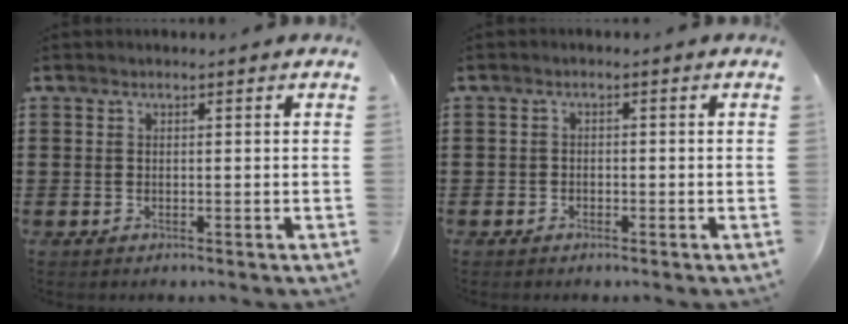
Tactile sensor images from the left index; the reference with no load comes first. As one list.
[{"total": 1.1, "force": [-0.9, 0.6, 0.1], "torque": [-0.006, 0.003, -0.021]}]